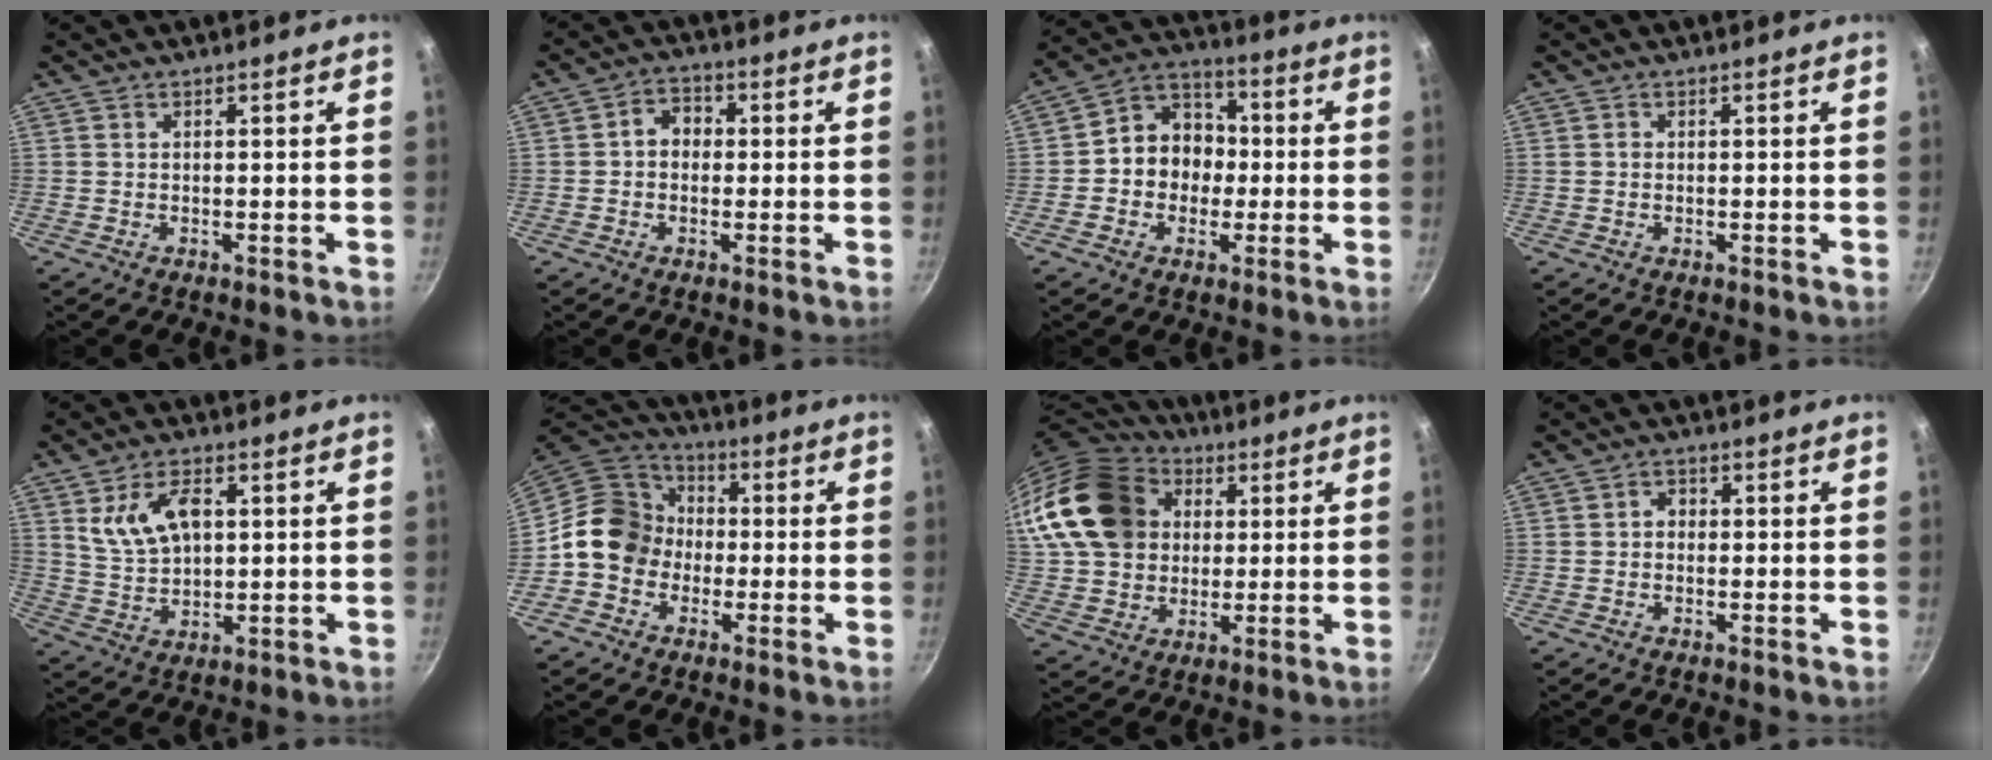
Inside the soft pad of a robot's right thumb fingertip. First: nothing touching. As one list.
[{"total": 4.7, "force": [0.1, 3.8, 2.7], "torque": [-0.016, 0.013, -0.007]}, {"total": 10.9, "force": [-0.7, 9.4, 5.5], "torque": [-0.038, 0.034, -0.031]}, {"total": 0.6, "force": [0.0, 0.5, 0.3], "torque": [-0.002, 0.004, 0.000]}, {"total": 9.8, "force": [3.1, 5.7, 7.3], "torque": [-0.123, -0.011, 0.065]}, {"total": 12.6, "force": [-1.4, 11.0, 6.0], "torque": [-0.059, 0.038, -0.046]}, {"total": 21.1, "force": [5.2, 16.7, 11.8], "torque": [-0.206, 0.021, 0.099]}, {"total": 2.2, "force": [-0.1, 1.8, 1.2], "torque": [-0.008, 0.009, -0.004]}]